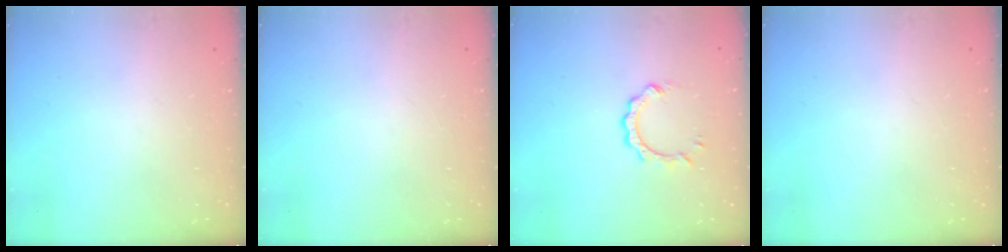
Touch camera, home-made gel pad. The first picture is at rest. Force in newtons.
{"total": 0.0}
{"total": 5.7, "press": 5.7, "slide": 0.4}
{"total": 0.0}